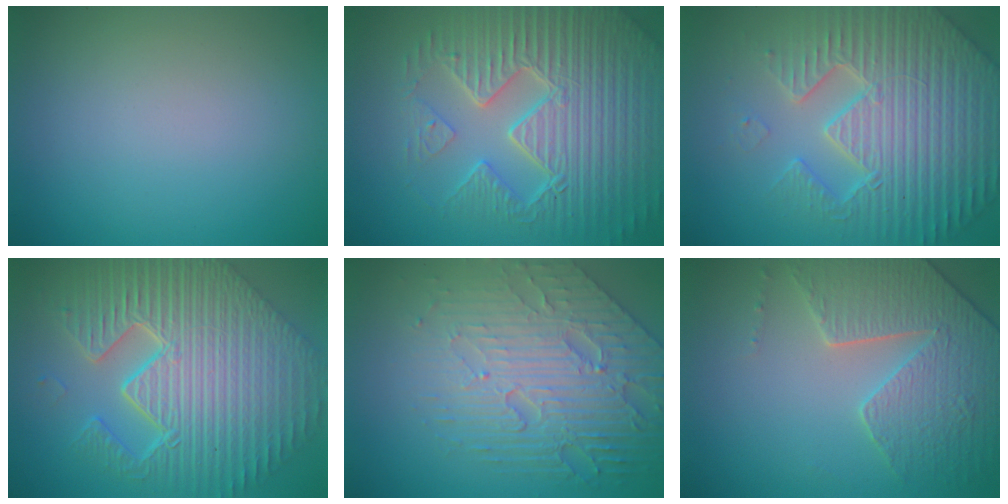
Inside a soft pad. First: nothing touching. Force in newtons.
{"total": 9.3, "press": 6.6, "slide": 6.5}
{"total": 7.6, "press": 7.4, "slide": 1.9}
{"total": 12.5, "press": 8.0, "slide": 9.6}
{"total": 7.9, "press": 5.6, "slide": 5.7}
{"total": 4.6, "press": 4.4, "slide": 1.2}